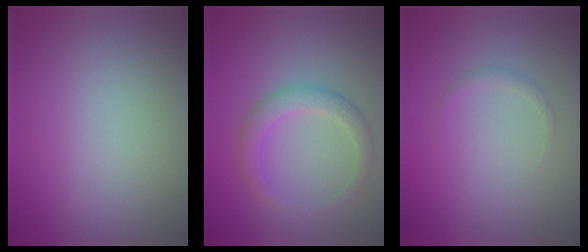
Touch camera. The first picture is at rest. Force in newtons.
{"total": 2.8, "press": 2.8, "slide": 0.2}
{"total": 0.8, "press": 0.8, "slide": 0.0}